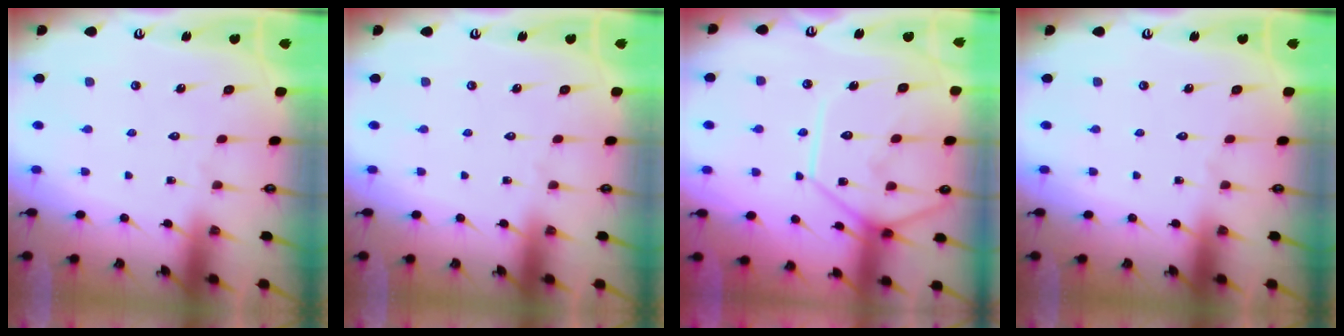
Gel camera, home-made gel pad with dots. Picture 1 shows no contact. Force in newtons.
{"total": 0.0}
{"total": 14.2, "press": 14.1, "slide": 1.4}
{"total": 0.0}